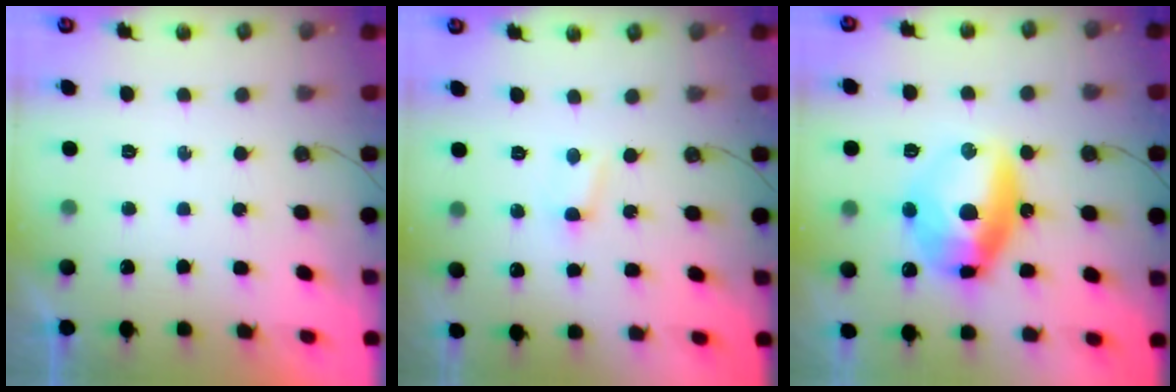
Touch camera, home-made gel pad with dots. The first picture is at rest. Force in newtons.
{"total": 2.0, "press": 2.0, "slide": 0.3}
{"total": 14.8, "press": 14.7, "slide": 1.7}